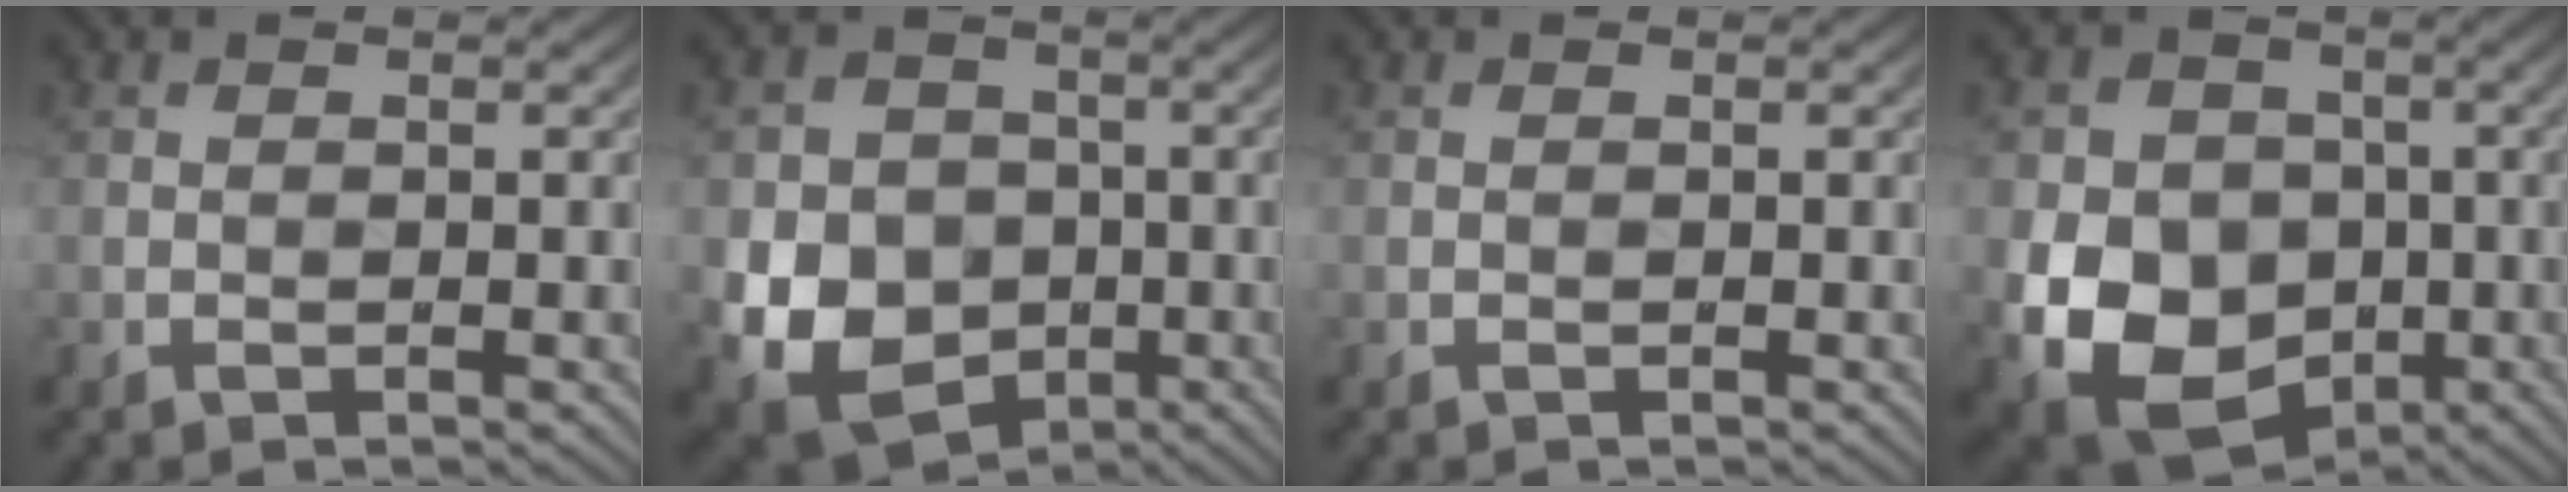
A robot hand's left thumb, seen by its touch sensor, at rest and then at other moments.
{"total": 11.5, "force": [-2.4, 10.0, 5.1], "torque": [-0.126, -0.054, -0.047]}
{"total": 0.0}
{"total": 13.2, "force": [-2.7, 11.1, 6.6], "torque": [-0.152, -0.053, -0.049]}